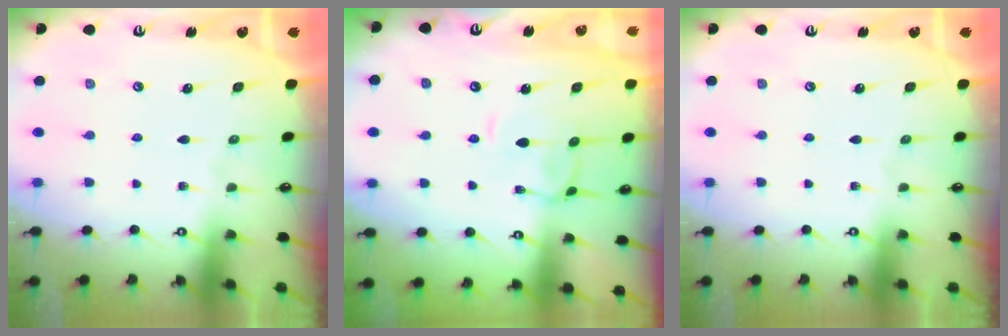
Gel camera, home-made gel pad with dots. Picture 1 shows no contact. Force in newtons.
{"total": 0.9, "press": 0.6, "slide": 0.6}
{"total": 0.0}